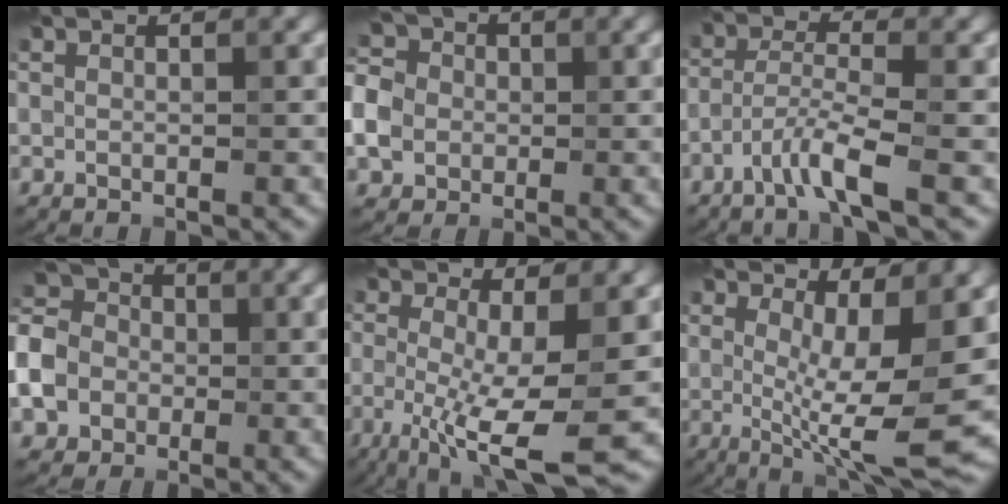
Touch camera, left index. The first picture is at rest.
{"total": 6.9, "force": [-0.9, 5.8, 3.7], "torque": [-0.081, 0.008, -0.036]}
{"total": 3.4, "force": [-2.2, 0.3, 2.5], "torque": [-0.054, 0.002, -0.054]}
{"total": 10.3, "force": [-3.4, 8.4, 4.8], "torque": [-0.116, -0.017, -0.078]}
{"total": 8.2, "force": [-1.7, 1.9, 7.7], "torque": [-0.133, -0.021, -0.029]}
{"total": 8.3, "force": [0.4, 2.1, 8.0], "torque": [-0.126, -0.017, 0.009]}